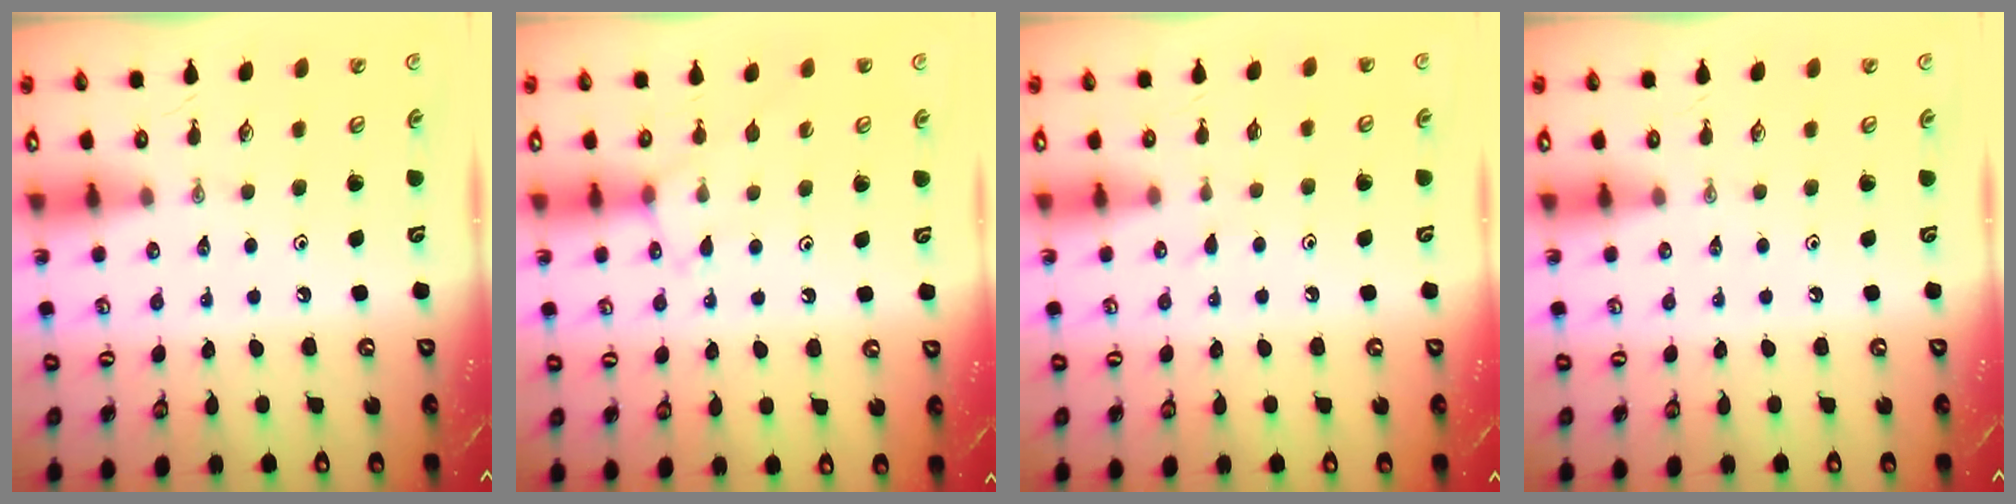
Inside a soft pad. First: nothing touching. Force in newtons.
{"total": 5.6, "press": 5.5, "slide": 0.8}
{"total": 6.1, "press": 6.1, "slide": 0.5}
{"total": 0.0}